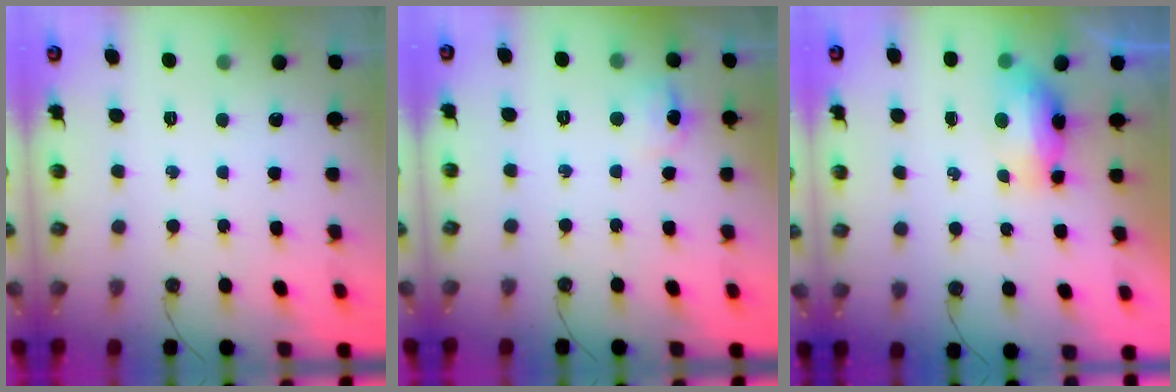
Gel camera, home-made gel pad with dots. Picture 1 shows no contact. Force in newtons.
{"total": 7.2, "press": 7.1, "slide": 0.7}
{"total": 15.0, "press": 9.9, "slide": 11.3}